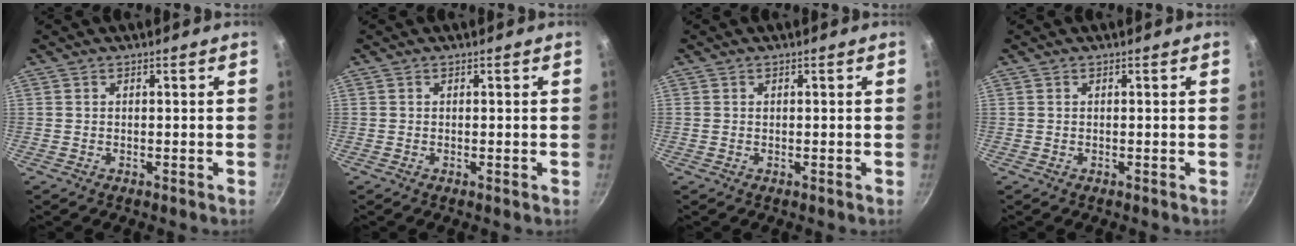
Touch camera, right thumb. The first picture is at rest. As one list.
[{"total": 0.0}, {"total": 0.6, "force": [0.1, 0.5, 0.4], "torque": [-0.010, 0.004, 0.004]}, {"total": 0.0}]